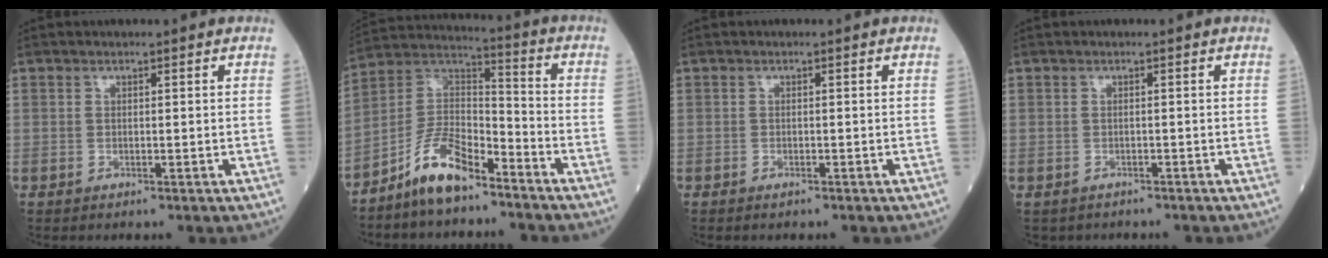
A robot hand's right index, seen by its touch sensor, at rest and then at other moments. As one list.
[{"total": 10.3, "force": [-7.6, 3.5, 6.1], "torque": [-0.128, 0.019, -0.148]}, {"total": 0.6, "force": [-0.5, 0.2, 0.2], "torque": [-0.007, 0.000, -0.008]}, {"total": 2.3, "force": [-1.8, 1.4, -0.3], "torque": [-0.008, 0.003, -0.031]}]